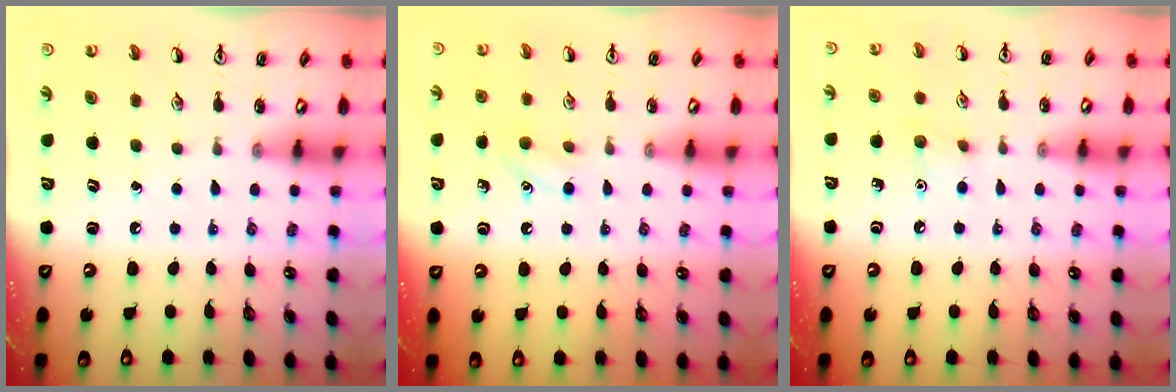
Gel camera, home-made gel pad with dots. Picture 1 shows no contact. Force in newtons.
{"total": 7.1, "press": 6.8, "slide": 2.1}
{"total": 5.1, "press": 4.9, "slide": 1.4}